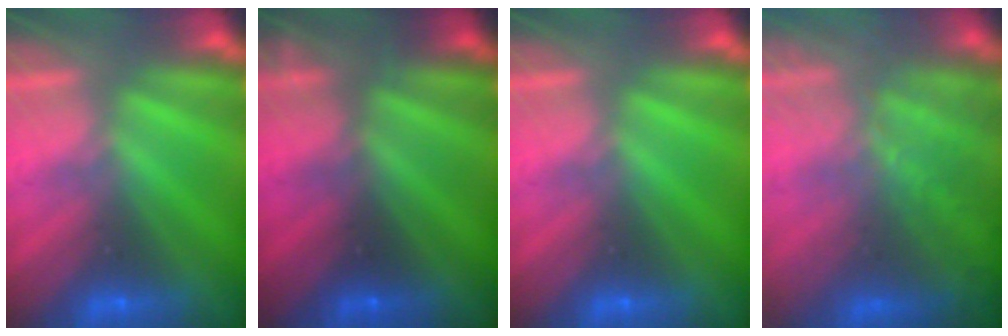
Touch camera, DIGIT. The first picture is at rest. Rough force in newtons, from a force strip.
{"total": 2.4}
{"total": 0.0}
{"total": 7.1}